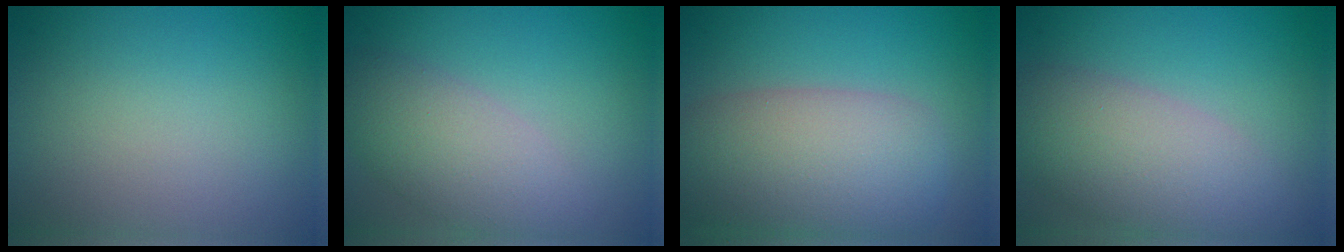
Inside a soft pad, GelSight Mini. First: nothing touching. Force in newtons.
{"total": 5.0, "press": 5.0, "slide": 0.4}
{"total": 8.8, "press": 8.8, "slide": 0.4}
{"total": 6.9, "press": 6.9, "slide": 0.6}